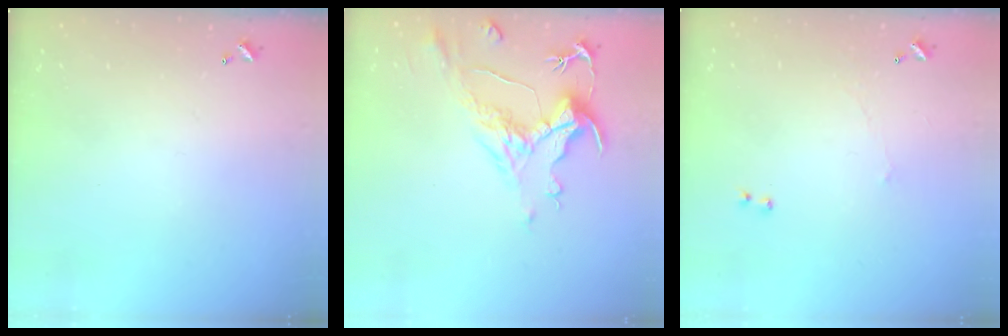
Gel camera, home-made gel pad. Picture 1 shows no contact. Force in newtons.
{"total": 1.5, "press": 0.5, "slide": 1.5}
{"total": 0.7, "press": 0.0, "slide": 0.7}